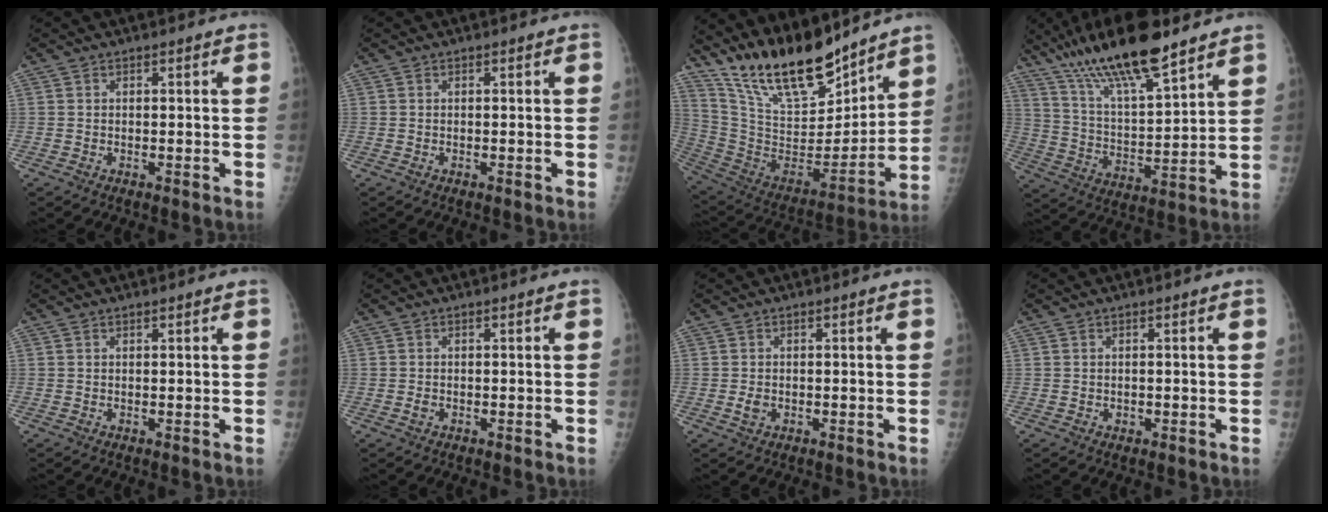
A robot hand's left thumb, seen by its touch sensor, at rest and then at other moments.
{"total": 0.0}
{"total": 22.1, "force": [18.1, 6.8, 10.6], "torque": [-0.152, -0.102, 0.330]}
{"total": 19.2, "force": [13.9, 4.1, 12.7], "torque": [-0.217, -0.051, 0.255]}
{"total": 0.6, "force": [0.5, 0.2, 0.2], "torque": [-0.006, -0.003, 0.008]}
{"total": 0.7, "force": [0.0, 0.5, 0.4], "torque": [-0.006, 0.000, 0.000]}
{"total": 1.5, "force": [-0.1, 1.1, 1.0], "torque": [-0.016, -0.001, 0.000]}
{"total": 0.6, "force": [0.3, 0.5, 0.3], "torque": [-0.001, -0.001, 0.004]}